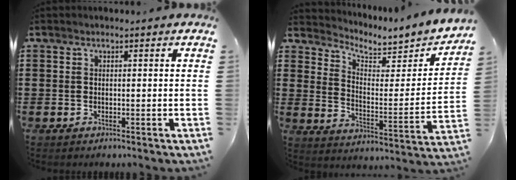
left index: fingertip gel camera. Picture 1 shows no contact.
{"total": 4.5, "force": [4.2, 1.3, 0.9], "torque": [-0.039, -0.037, 0.067]}